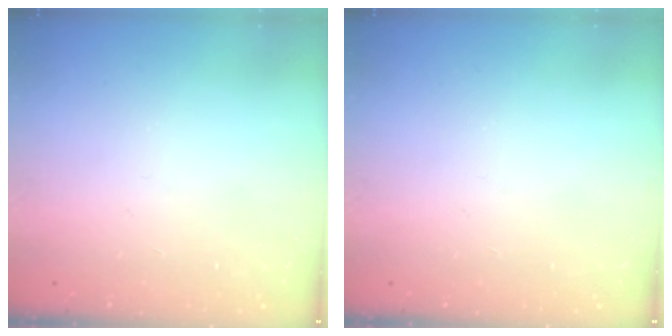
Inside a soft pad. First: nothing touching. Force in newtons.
{"total": 0.0}